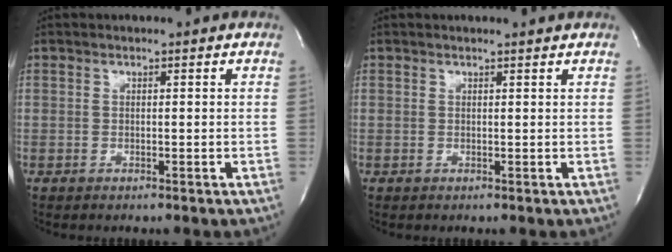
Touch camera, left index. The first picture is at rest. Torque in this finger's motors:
{"motor_torque": [0.39, -0.32, 0.03, 0.00]}